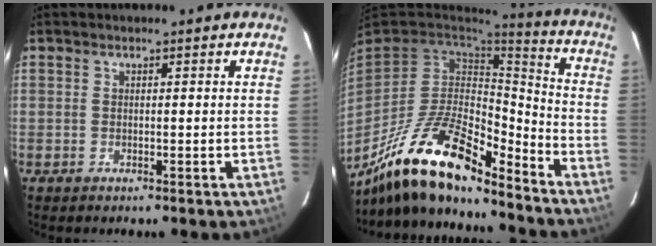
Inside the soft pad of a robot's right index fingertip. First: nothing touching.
{"total": 20.8, "force": [-15.3, 6.4, 12.5], "torque": [-0.251, -0.019, -0.274]}